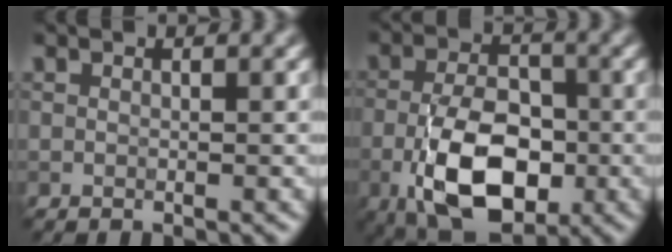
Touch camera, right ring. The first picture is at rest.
{"total": 9.0, "force": [-3.2, 4.7, 6.9], "torque": [-0.137, -0.006, -0.064]}